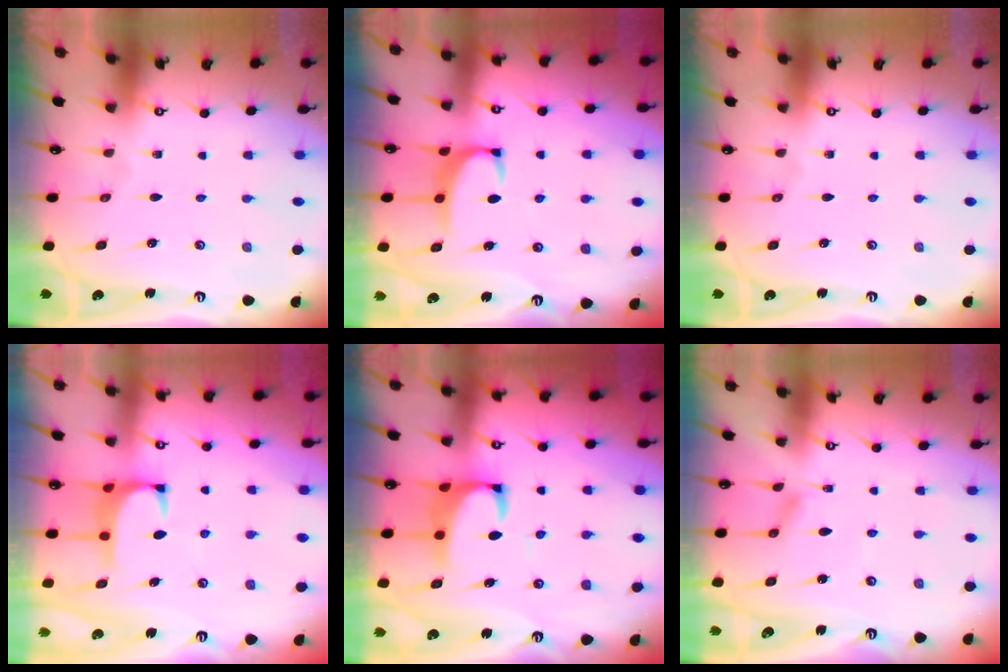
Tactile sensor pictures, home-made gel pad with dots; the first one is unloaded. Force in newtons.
{"total": 2.3, "press": 2.3, "slide": 0.6}
{"total": 0.0}
{"total": 1.3, "press": 1.2, "slide": 0.5}
{"total": 3.0, "press": 2.8, "slide": 1.1}
{"total": 1.4, "press": 1.3, "slide": 0.5}